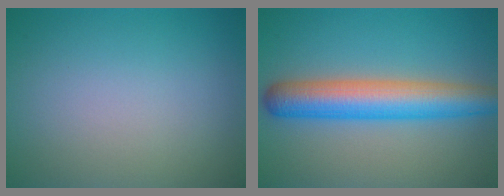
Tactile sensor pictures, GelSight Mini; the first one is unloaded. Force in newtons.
{"total": 7.1, "press": 7.1, "slide": 0.2}